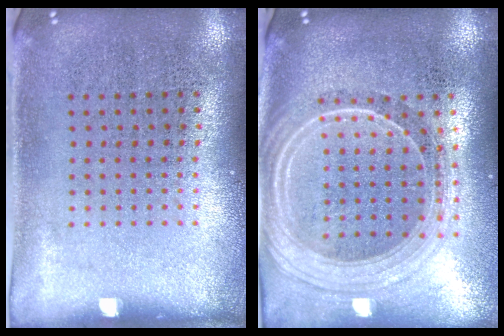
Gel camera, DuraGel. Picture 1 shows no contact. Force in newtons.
{"total": 2.4, "press": 2.0, "slide": 1.2}